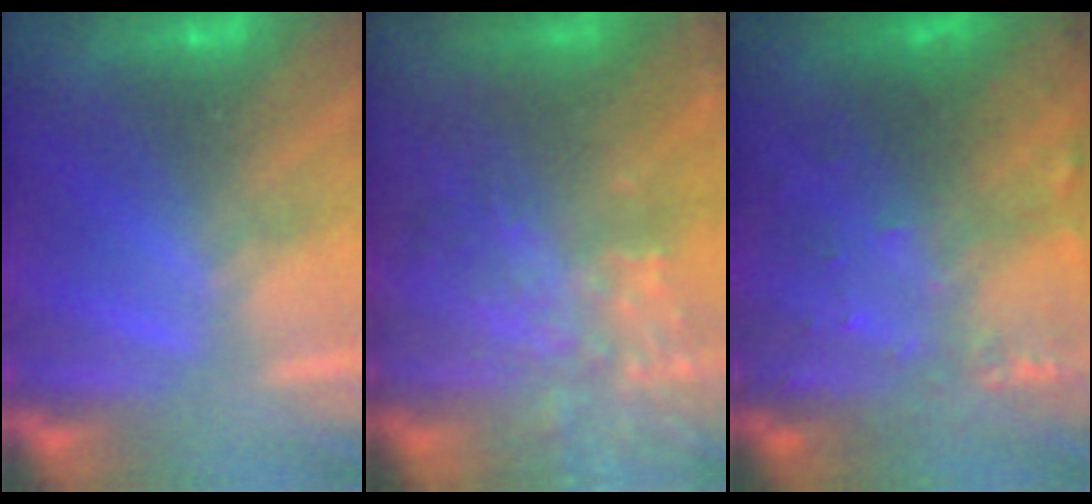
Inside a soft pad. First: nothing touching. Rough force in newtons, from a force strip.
{"total": 5.9}
{"total": 7.4}